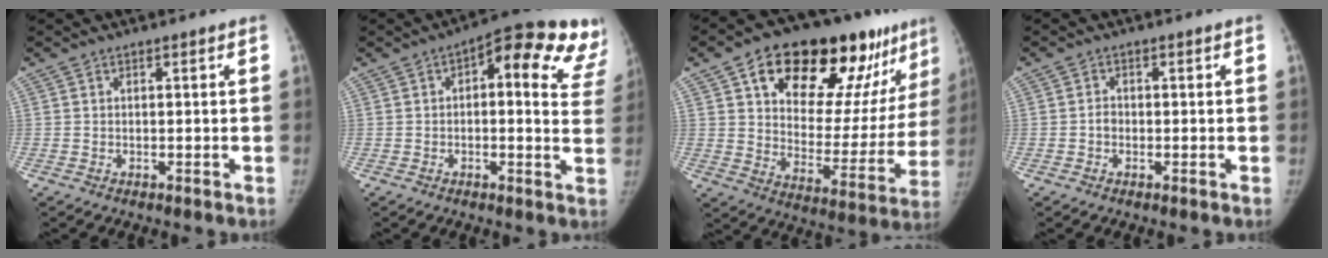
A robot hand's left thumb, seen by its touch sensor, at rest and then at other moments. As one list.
[{"total": 17.9, "force": [8.2, 6.8, 14.5], "torque": [-0.149, 0.005, 0.080]}, {"total": 28.3, "force": [16.5, 13.3, 18.8], "torque": [-0.219, -0.026, 0.249]}, {"total": 1.4, "force": [-0.4, 1.2, 0.5], "torque": [0.004, 0.008, -0.008]}]